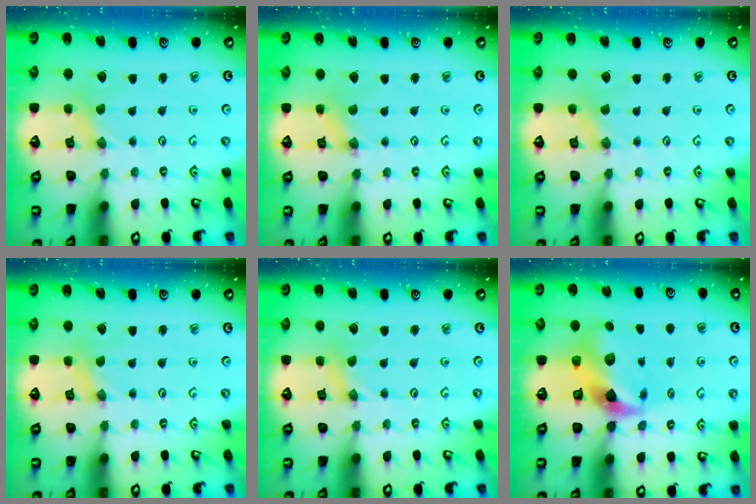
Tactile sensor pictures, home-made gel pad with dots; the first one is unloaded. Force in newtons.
{"total": 0.0}
{"total": 0.7, "press": 0.7, "slide": 0.2}
{"total": 0.0}
{"total": 0.0}
{"total": 11.0, "press": 10.9, "slide": 1.6}